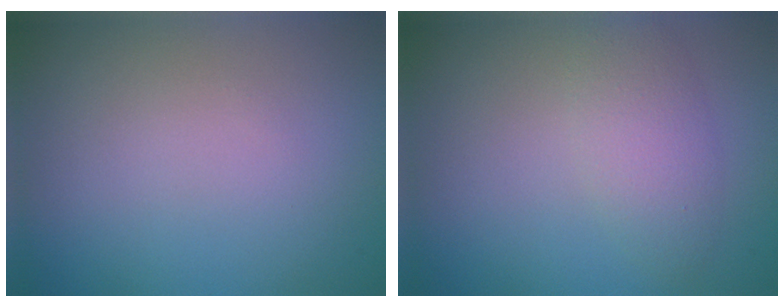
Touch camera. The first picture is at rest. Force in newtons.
{"total": 2.8, "press": 2.8, "slide": 0.1}